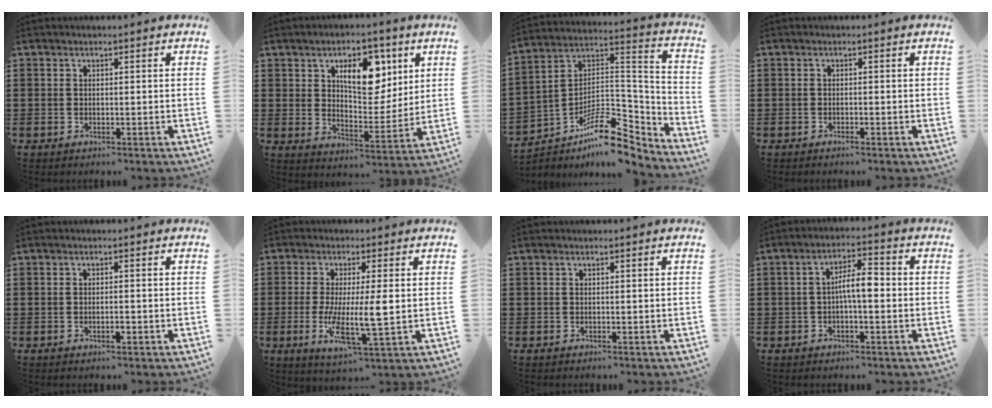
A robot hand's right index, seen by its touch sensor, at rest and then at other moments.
{"total": 9.5, "force": [4.4, 5.2, 6.7], "torque": [-0.102, -0.006, 0.069]}
{"total": 11.7, "force": [-7.9, 5.1, 6.9], "torque": [-0.114, 0.017, -0.145]}
{"total": 0.7, "force": [-0.6, -0.1, 0.2], "torque": [-0.006, -0.003, -0.012]}
{"total": 1.3, "force": [-0.6, 0.3, 1.1], "torque": [-0.023, -0.002, -0.010]}
{"total": 7.8, "force": [-0.8, 1.4, 7.7], "torque": [-0.146, -0.020, -0.020]}
{"total": 0.0}
{"total": 5.0, "force": [-0.4, 1.3, 4.8], "torque": [-0.096, 0.008, -0.012]}